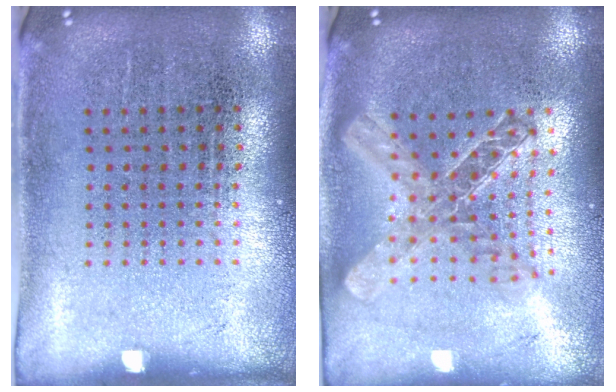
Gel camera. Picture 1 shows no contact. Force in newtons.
{"total": 1.9, "press": 1.7, "slide": 1.0}